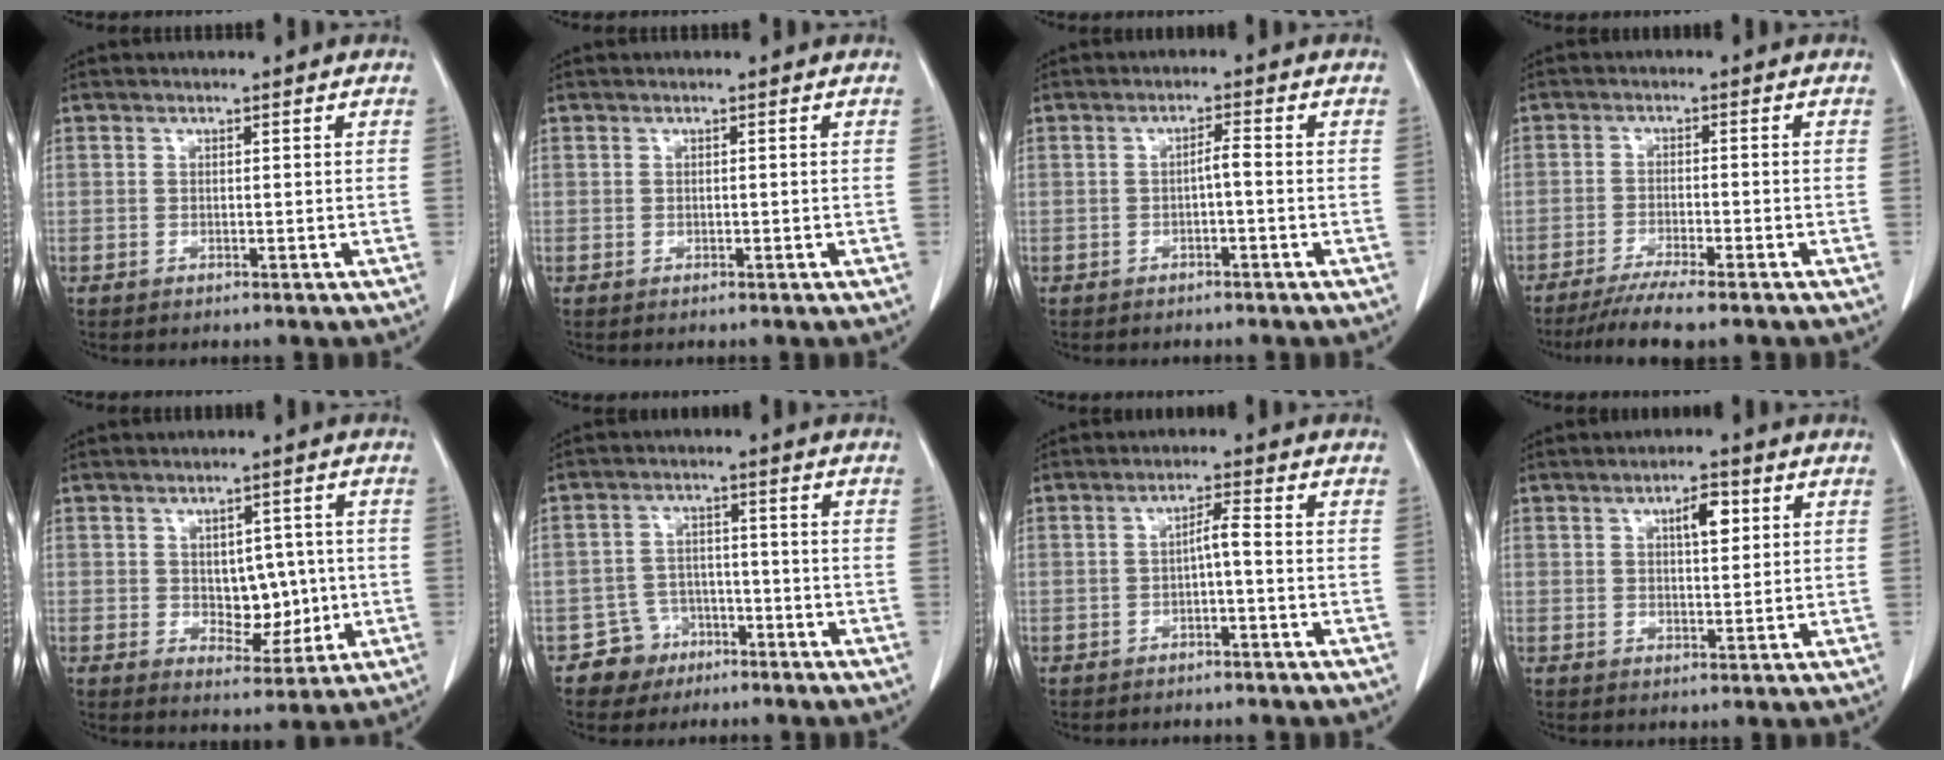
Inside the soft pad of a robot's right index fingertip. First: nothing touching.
{"total": 0.0}
{"total": 1.8, "force": [-0.5, 0.2, 1.7], "torque": [-0.028, 0.004, -0.008]}
{"total": 7.6, "force": [-6.1, -0.3, 4.5], "torque": [-0.067, -0.020, -0.099]}
{"total": 6.5, "force": [-0.1, 4.2, 5.0], "torque": [-0.062, 0.007, 0.014]}
{"total": 5.1, "force": [-3.2, 4.0, -0.1], "torque": [0.013, 0.014, -0.051]}
{"total": 2.5, "force": [-0.7, 0.2, 2.4], "torque": [-0.041, 0.006, -0.012]}
{"total": 4.3, "force": [1.7, 1.4, 3.7], "torque": [-0.060, 0.004, 0.026]}